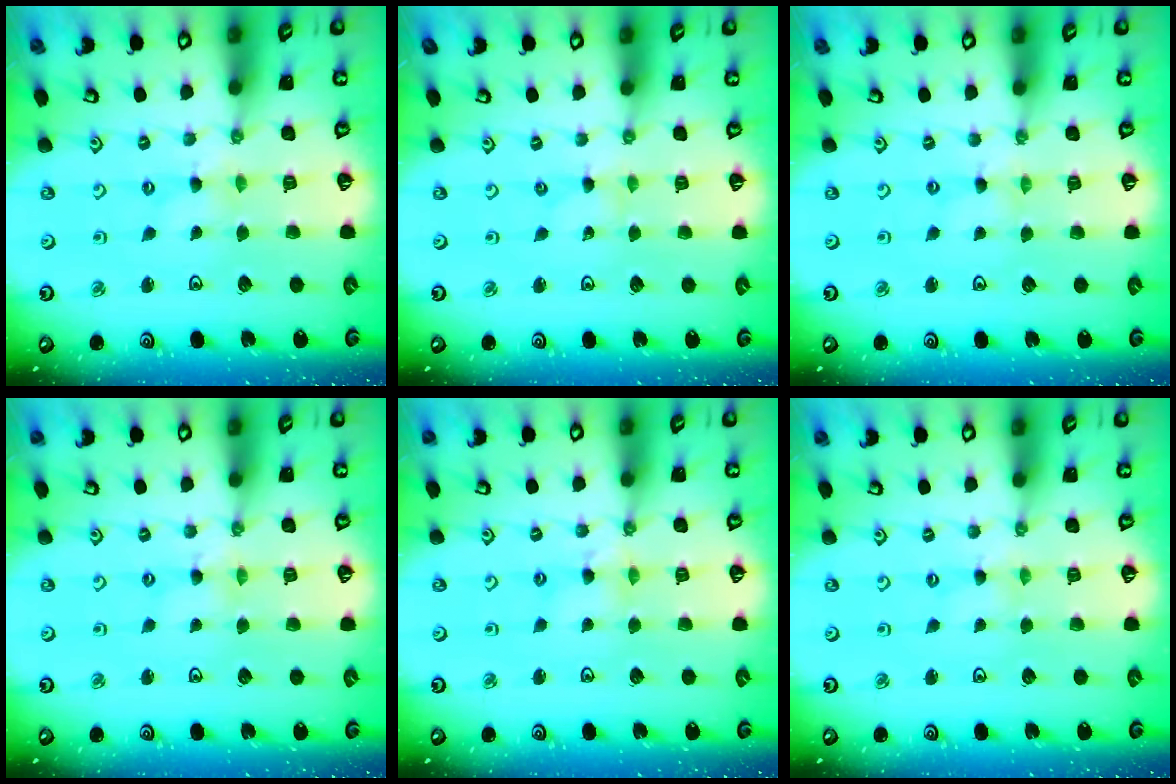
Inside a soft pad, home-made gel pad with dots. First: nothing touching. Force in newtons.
{"total": 0.0}
{"total": 0.0}
{"total": 1.7, "press": 1.7, "slide": 0.2}
{"total": 3.0, "press": 3.0, "slide": 0.3}
{"total": 0.0}